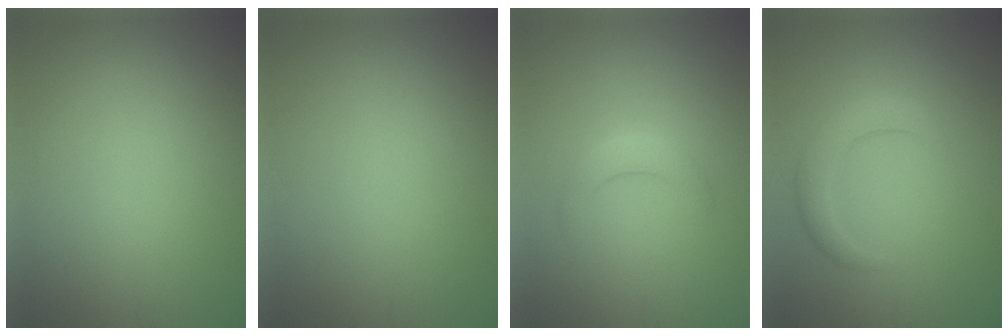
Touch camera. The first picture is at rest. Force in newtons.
{"total": 0.0}
{"total": 2.0, "press": 2.0, "slide": 0.1}
{"total": 2.8, "press": 2.8, "slide": 0.2}